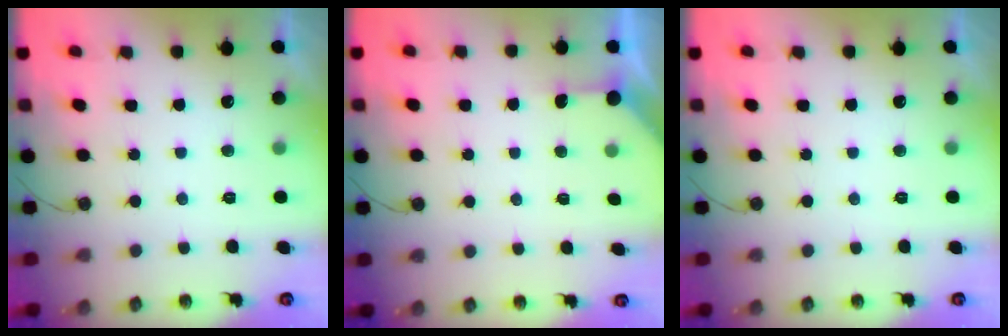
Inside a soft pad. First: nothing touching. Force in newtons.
{"total": 2.4, "press": 2.4, "slide": 0.3}
{"total": 0.0}